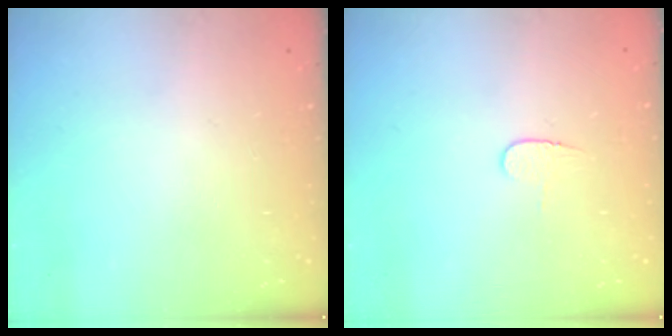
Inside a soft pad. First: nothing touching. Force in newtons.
{"total": 3.8, "press": 3.8, "slide": 0.4}